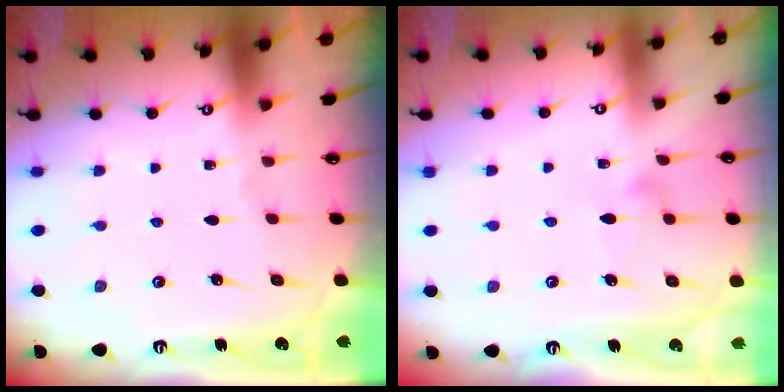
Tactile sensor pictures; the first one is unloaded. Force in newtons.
{"total": 6.6, "press": 6.6, "slide": 0.3}